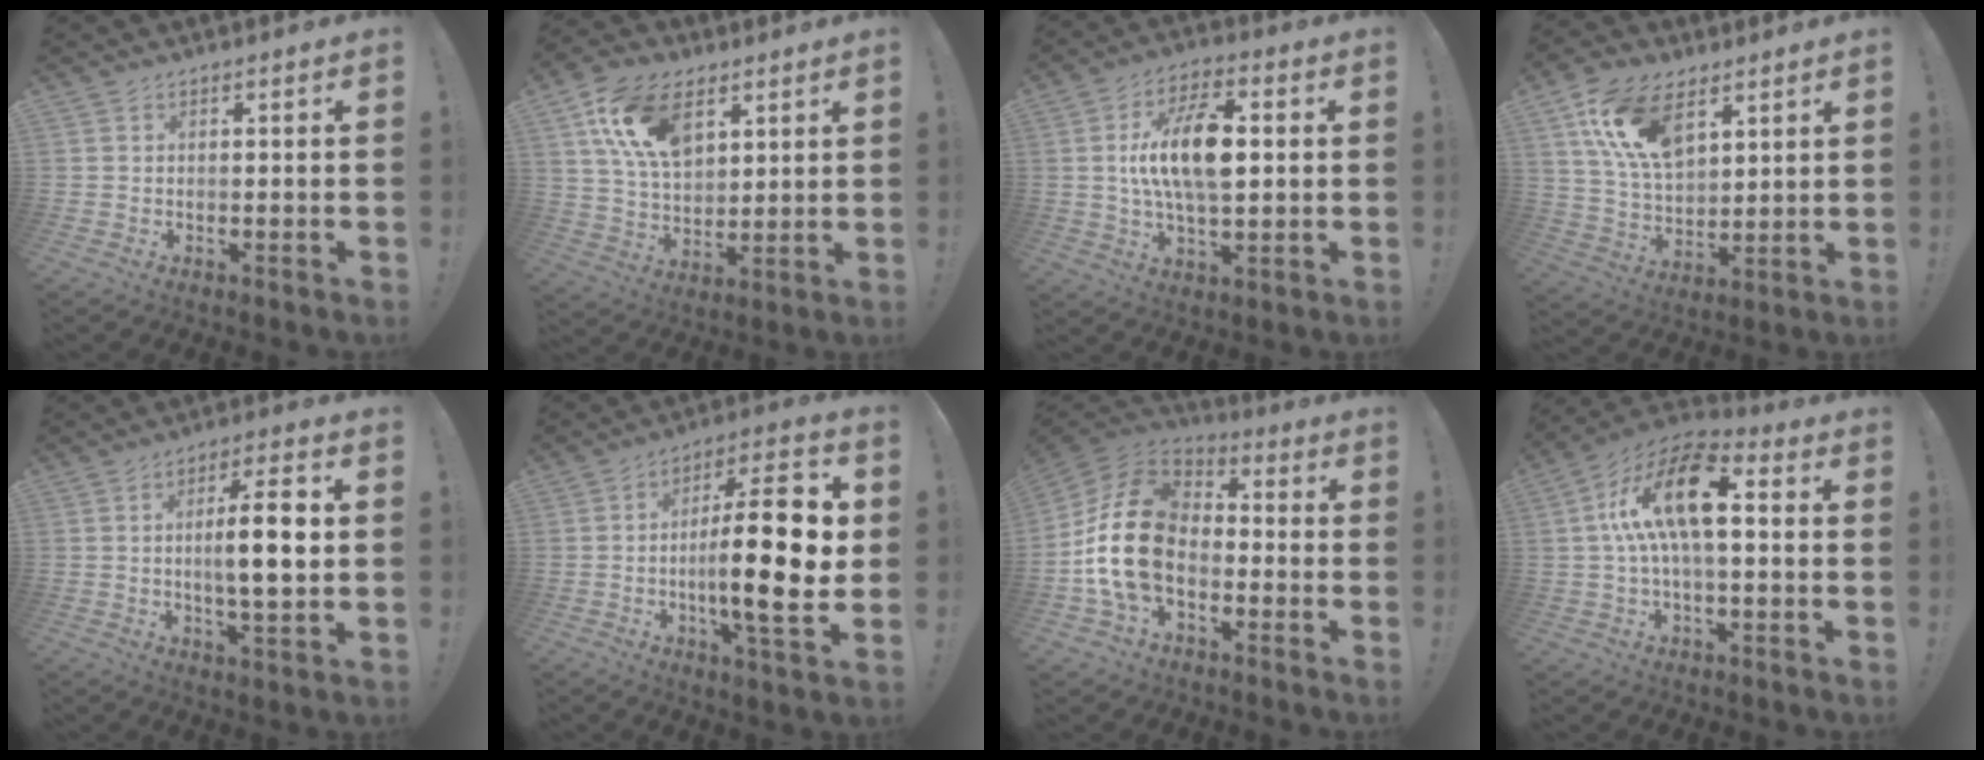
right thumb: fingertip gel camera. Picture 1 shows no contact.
{"total": 17.2, "force": [7.8, 10.5, 11.1], "torque": [-0.206, -0.022, 0.147]}
{"total": 15.9, "force": [1.7, 8.4, 13.4], "torque": [-0.234, 0.004, 0.026]}
{"total": 17.0, "force": [8.6, 9.8, 10.9], "torque": [-0.214, -0.030, 0.161]}
{"total": 10.5, "force": [0.4, 2.2, 10.2], "torque": [-0.172, 0.005, -0.002]}
{"total": 21.3, "force": [-1.1, 5.6, 20.6], "torque": [-0.328, -0.002, -0.022]}
{"total": 20.1, "force": [-3.1, 13.4, 14.7], "torque": [-0.281, 0.033, -0.045]}
{"total": 17.5, "force": [3.1, 7.5, 15.5], "torque": [-0.282, 0.002, 0.050]}